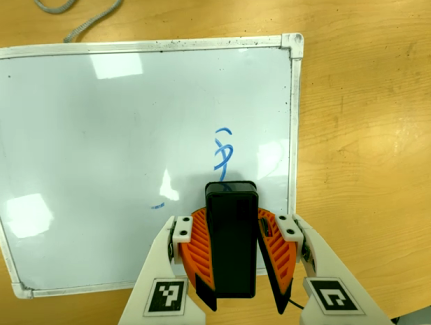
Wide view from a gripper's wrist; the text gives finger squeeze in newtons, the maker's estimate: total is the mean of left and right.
{"total": 10.9, "left": 10.3, "right": 11.6}